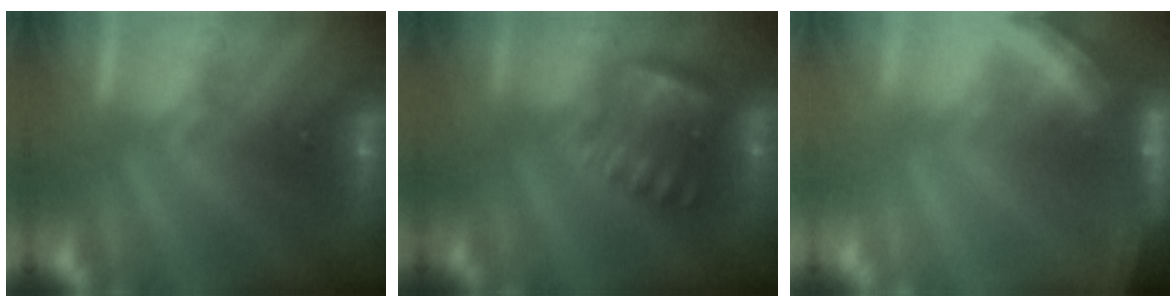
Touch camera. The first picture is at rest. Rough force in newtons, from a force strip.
{"total": 3.7}
{"total": 8.0}